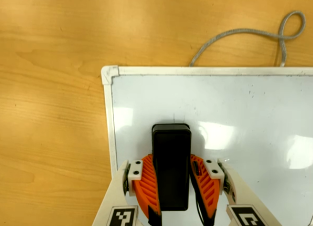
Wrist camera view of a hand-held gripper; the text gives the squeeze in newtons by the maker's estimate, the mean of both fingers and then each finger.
{"total": 11.1, "left": 10.8, "right": 11.4}